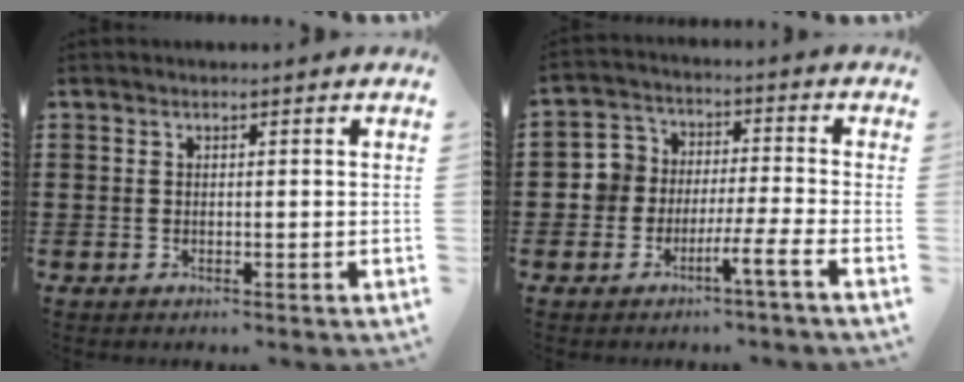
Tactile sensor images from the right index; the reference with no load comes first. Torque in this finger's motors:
{"motor_torque": [0.90, -0.33, 0.33, 0.04]}